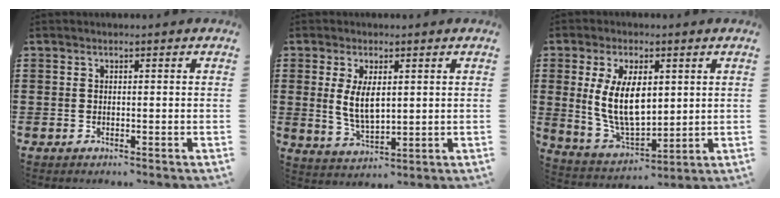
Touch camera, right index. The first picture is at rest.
{"total": 5.6, "force": [0.8, 2.6, 4.9], "torque": [-0.090, 0.002, 0.013]}
{"total": 10.3, "force": [1.7, 5.4, 8.6], "torque": [-0.195, 0.003, 0.027]}